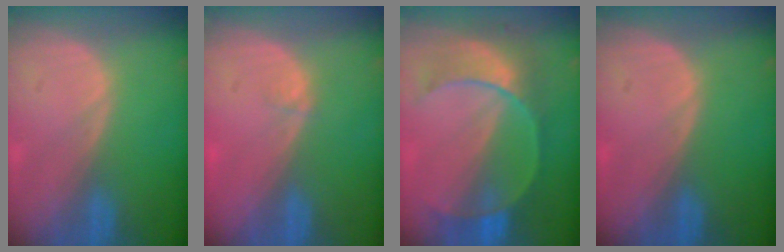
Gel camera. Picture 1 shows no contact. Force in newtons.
{"total": 0.5, "press": 0.5, "slide": 0.2}
{"total": 8.4, "press": 8.2, "slide": 2.1}
{"total": 0.0}